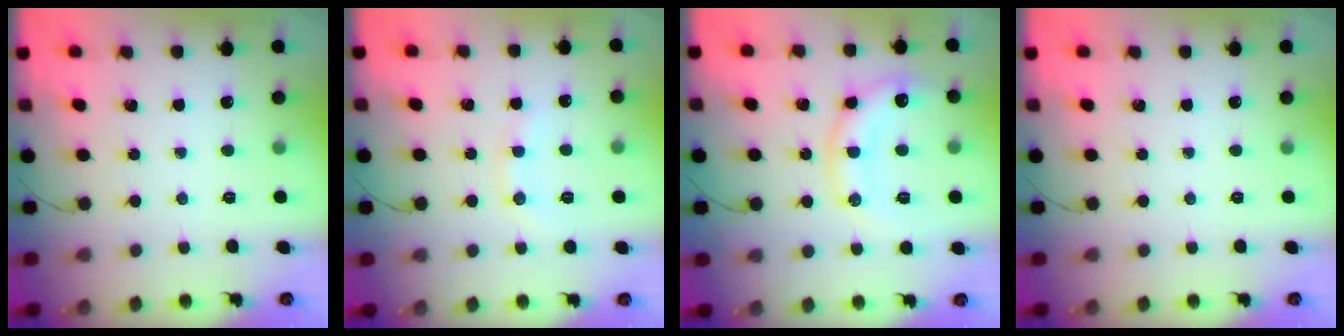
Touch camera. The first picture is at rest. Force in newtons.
{"total": 6.1, "press": 6.0, "slide": 1.1}
{"total": 12.6, "press": 12.6, "slide": 1.0}
{"total": 0.0}